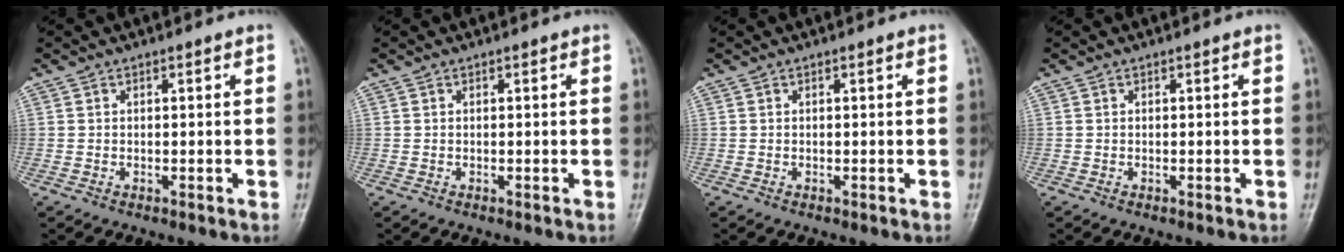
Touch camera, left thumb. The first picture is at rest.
{"total": 0.0}
{"total": 0.0}
{"total": 0.0}